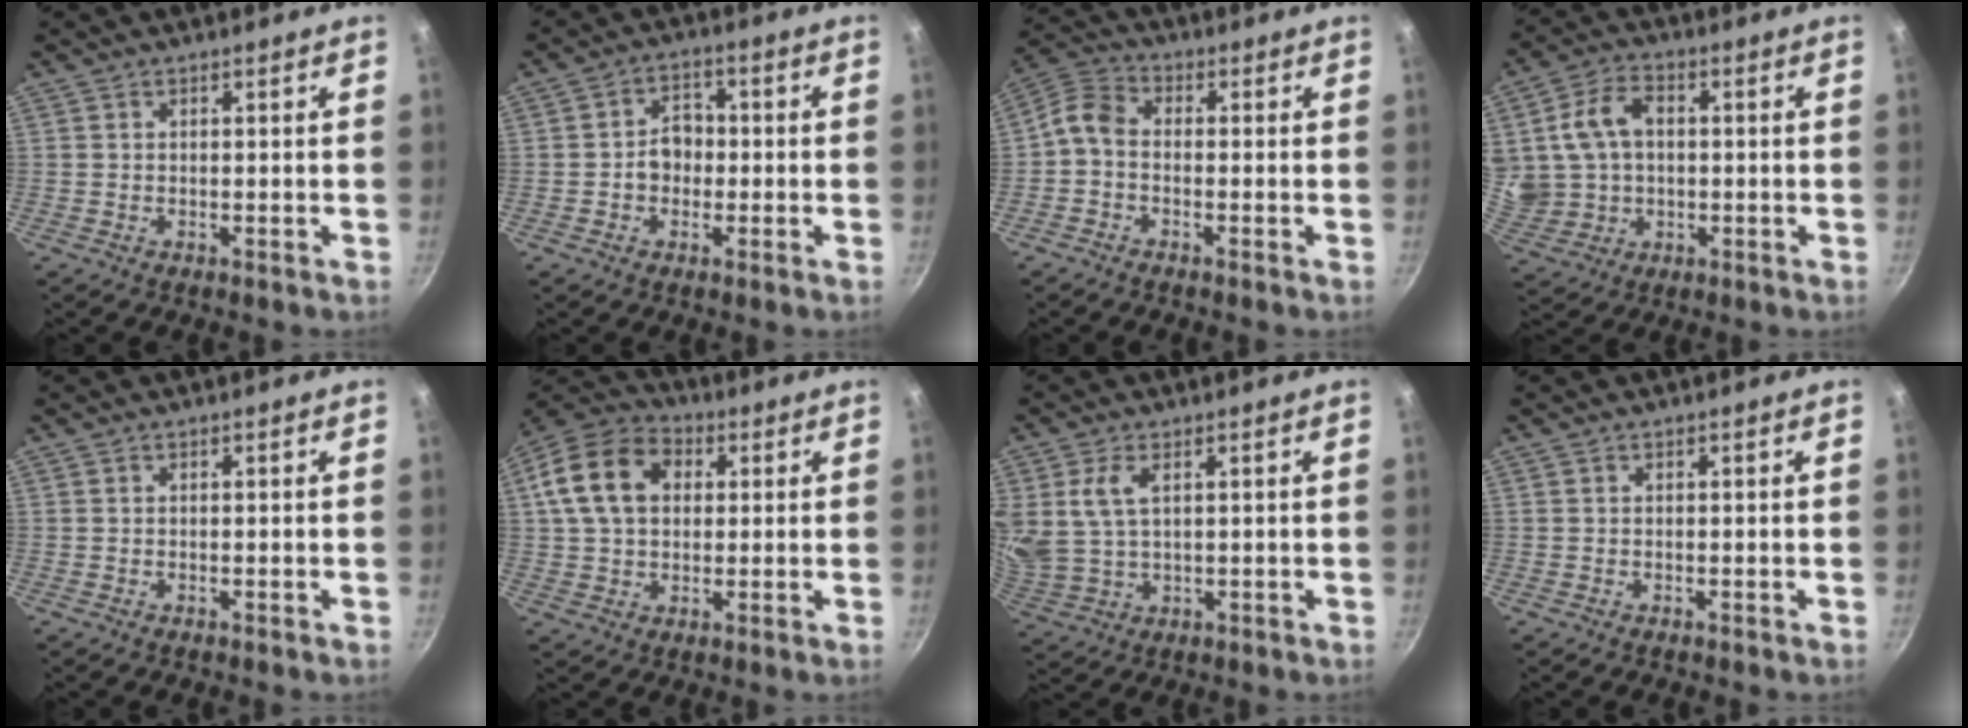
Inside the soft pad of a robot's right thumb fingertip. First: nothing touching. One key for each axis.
{"total": 5.5, "fx": -0.8, "fy": 4.5, "fz": 3.1, "tx": -0.015, "ty": 0.017, "tz": -0.015}
{"total": 4.9, "fx": -1.6, "fy": 3.4, "fz": 3.3, "tx": -0.074, "ty": 0.035, "tz": -0.047}
{"total": 13.4, "fx": 1.6, "fy": 10.3, "fz": 8.3, "tx": -0.143, "ty": 0.010, "tz": 0.040}
{"total": 0.0}
{"total": 14.8, "fx": 3.3, "fy": 10.8, "fz": 9.6, "tx": -0.156, "ty": 0.020, "tz": 0.043}
{"total": 7.7, "fx": 2.6, "fy": 4.4, "fz": 5.8, "tx": -0.115, "ty": -0.012, "tz": 0.061}
{"total": 0.0}